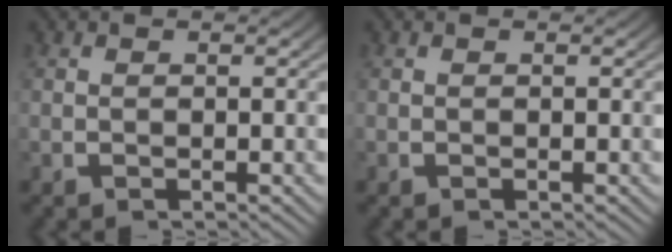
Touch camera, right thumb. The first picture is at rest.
{"total": 0.0}